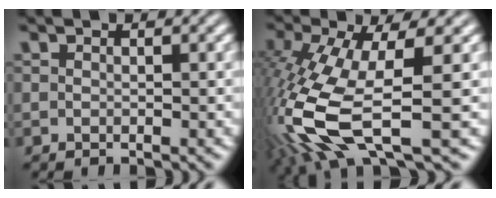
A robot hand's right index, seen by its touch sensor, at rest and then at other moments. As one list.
[{"total": 8.9, "force": [-2.1, 3.5, 7.9], "torque": [-0.190, -0.047, -0.005]}]